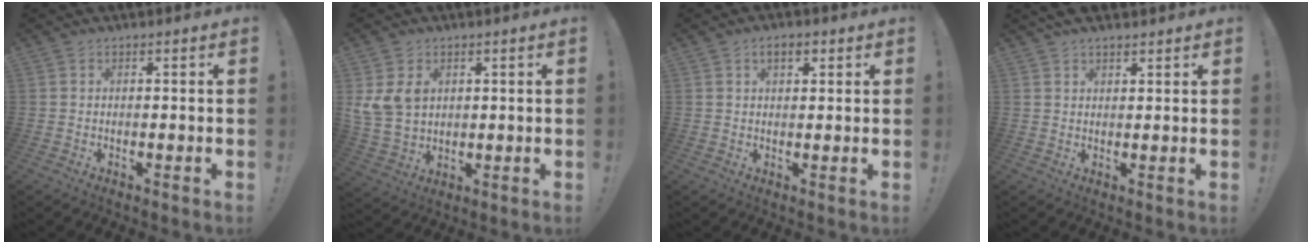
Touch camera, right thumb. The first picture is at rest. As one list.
[{"total": 8.5, "force": [3.1, 6.5, 4.4], "torque": [-0.095, -0.004, 0.067]}, {"total": 3.6, "force": [1.7, 2.0, 2.6], "torque": [-0.039, 0.001, 0.027]}, {"total": 3.8, "force": [3.3, 1.3, 1.4], "torque": [-0.015, -0.019, 0.059]}]